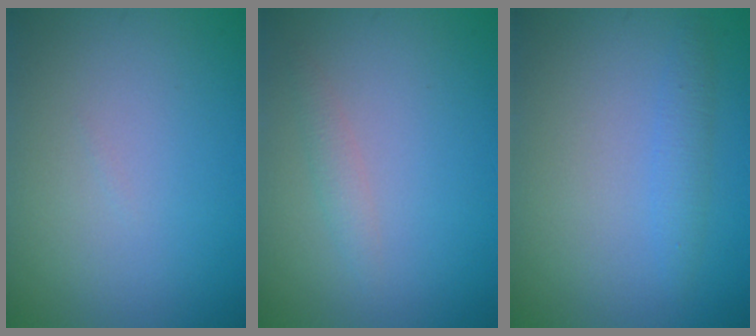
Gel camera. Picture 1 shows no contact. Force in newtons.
{"total": 1.2, "press": 1.2, "slide": 0.1}
{"total": 1.6, "press": 1.6, "slide": 0.1}